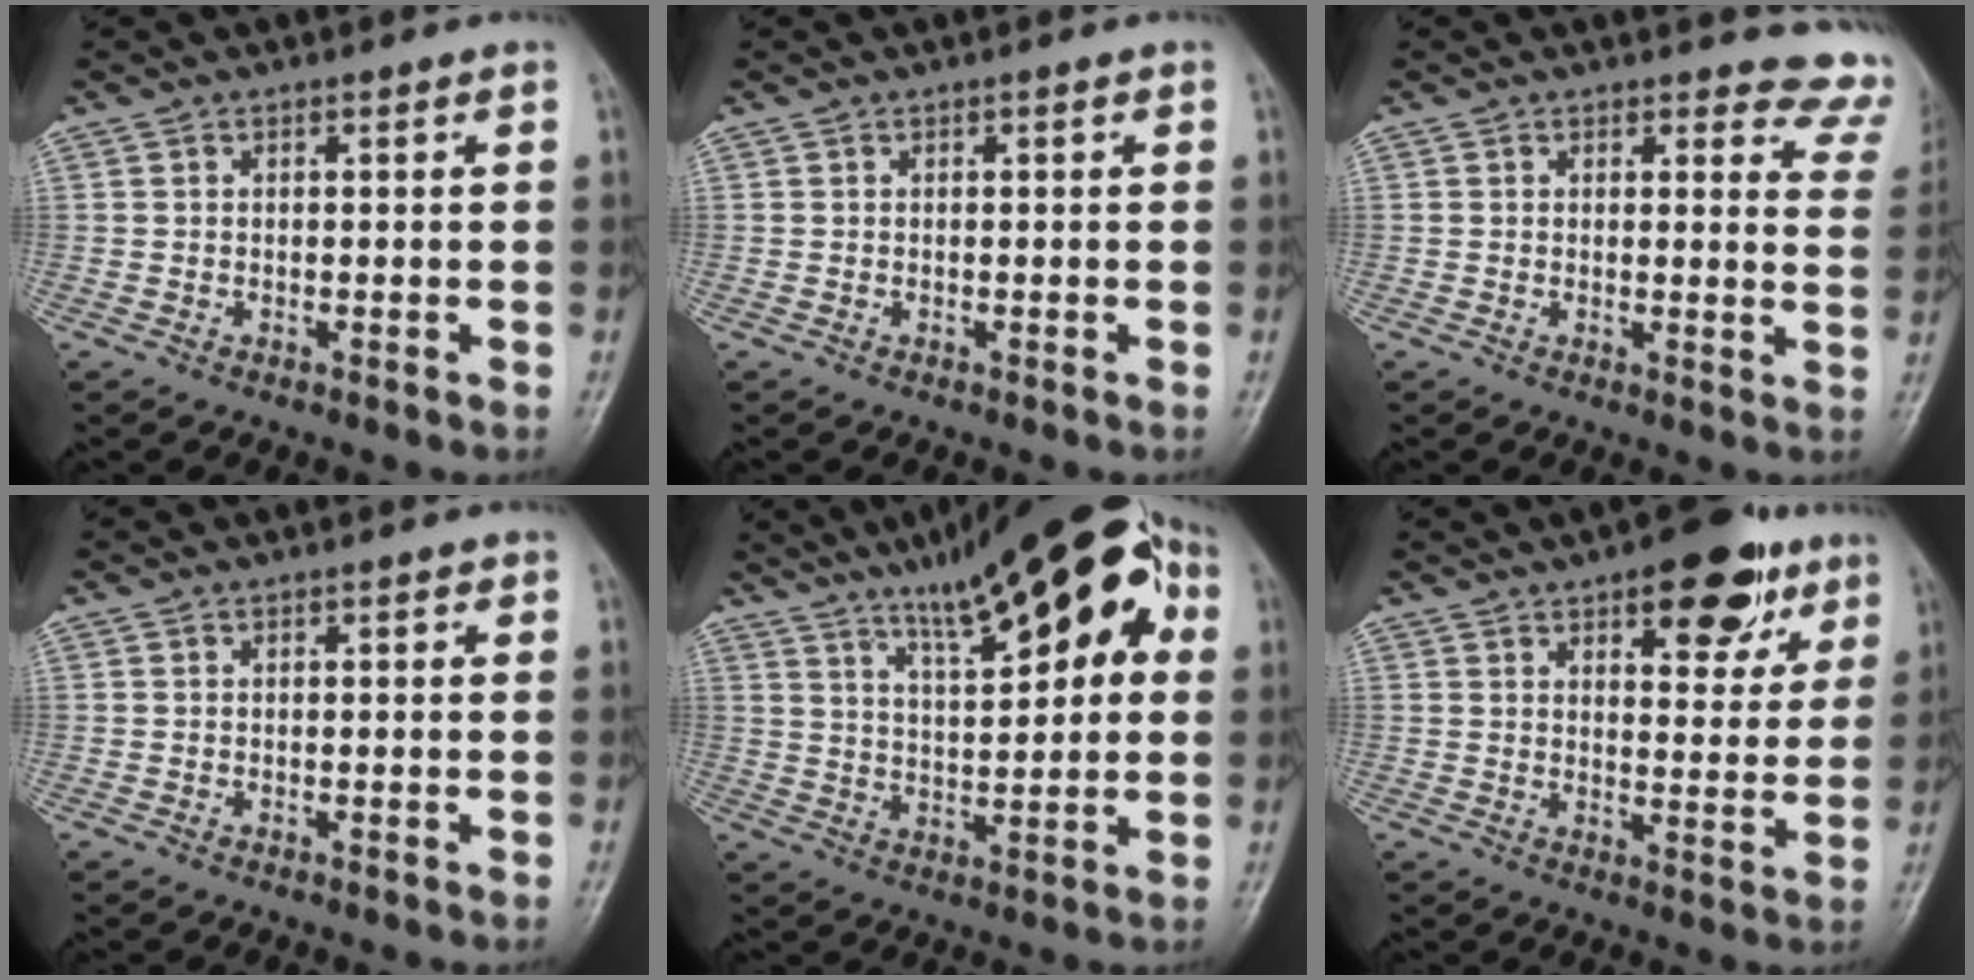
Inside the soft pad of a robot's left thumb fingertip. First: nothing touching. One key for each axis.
{"total": 0.0}
{"total": 9.2, "fx": 8.8, "fy": 2.9, "fz": 0.5, "tx": 0.048, "ty": -0.069, "tz": 0.060}
{"total": 0.6, "fx": 0.2, "fy": 0.3, "fz": 0.4, "tx": -0.004, "ty": 0.001, "tz": 0.002}
{"total": 20.5, "fx": 8.9, "fy": 6.9, "fz": 17.1, "tx": -0.223, "ty": 0.004, "tz": 0.132}
{"total": 13.3, "fx": 7.6, "fy": 6.0, "fz": 9.2, "tx": -0.075, "ty": -0.029, "tz": 0.101}